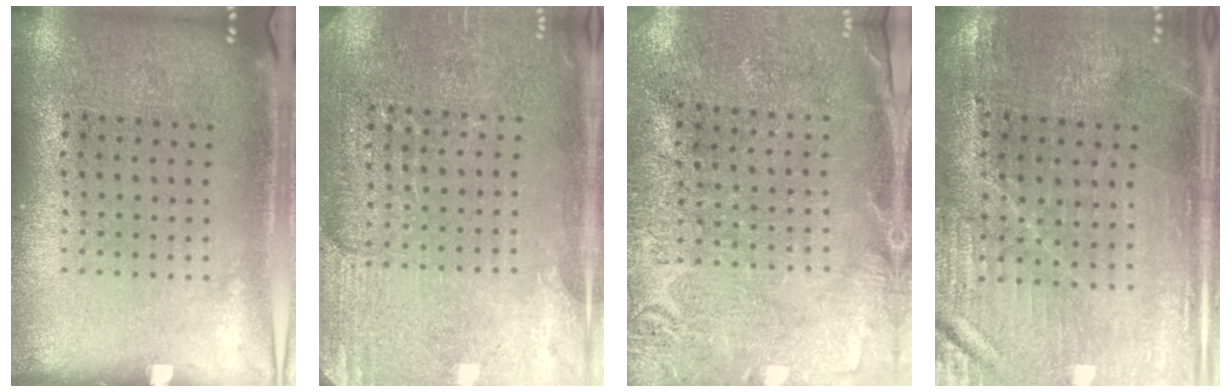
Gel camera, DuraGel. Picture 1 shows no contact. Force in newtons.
{"total": 2.8, "press": 2.7, "slide": 0.8}
{"total": 2.7, "press": 2.6, "slide": 0.5}
{"total": 1.3, "press": 1.3, "slide": 0.2}